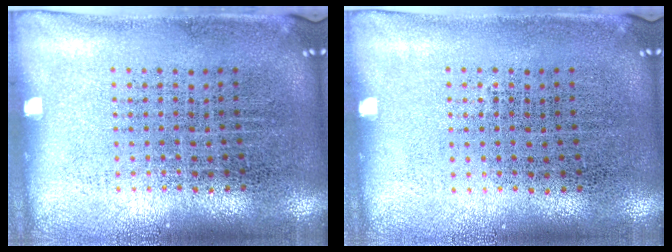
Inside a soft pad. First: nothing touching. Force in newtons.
{"total": 0.0}